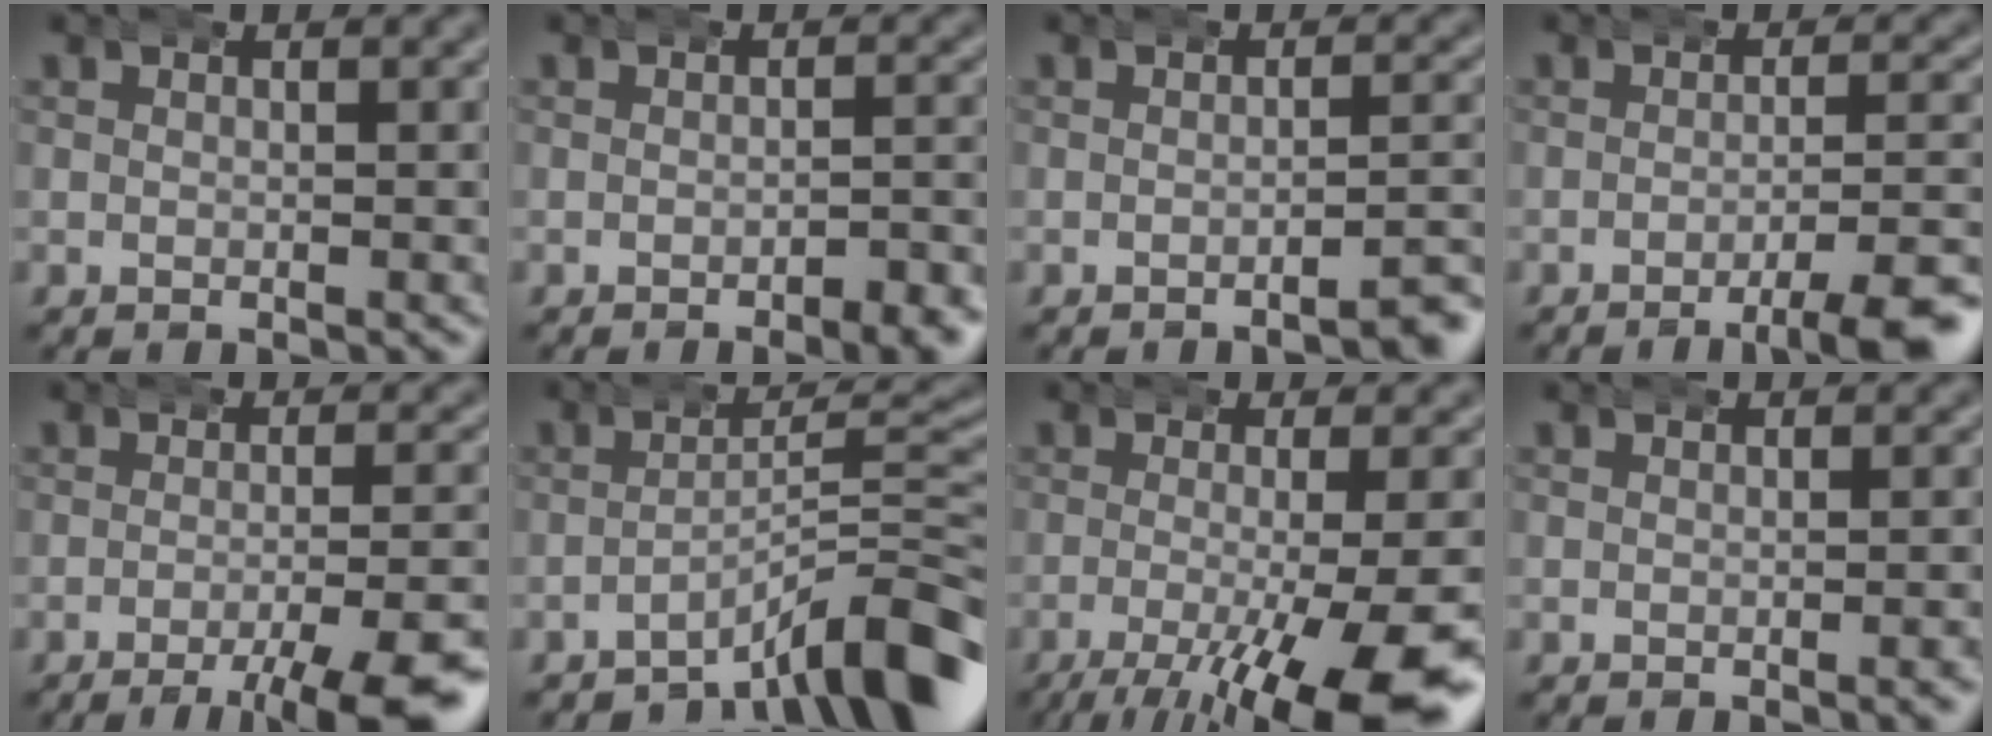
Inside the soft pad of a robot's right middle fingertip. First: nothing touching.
{"total": 2.3, "force": [-1.8, 0.3, 1.3], "torque": [-0.017, 0.003, -0.034]}
{"total": 3.6, "force": [-3.1, 0.5, 1.7], "torque": [-0.019, 0.000, -0.051]}
{"total": 5.0, "force": [-3.3, 0.5, 3.6], "torque": [-0.051, -0.003, -0.055]}
{"total": 7.0, "force": [-4.9, 1.1, 4.8], "torque": [-0.054, -0.003, -0.076]}
{"total": 7.4, "force": [-4.6, 1.5, 5.5], "torque": [-0.072, 0.005, -0.067]}
{"total": 9.9, "force": [-4.5, 3.1, 8.2], "torque": [-0.127, -0.032, -0.050]}
{"total": 0.7, "force": [-0.5, -0.1, 0.5], "torque": [-0.005, 0.007, -0.012]}